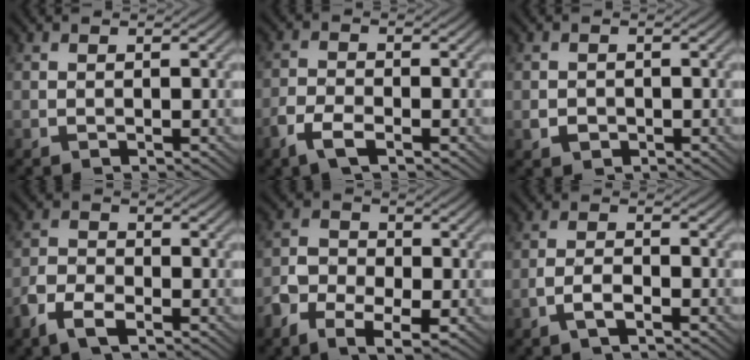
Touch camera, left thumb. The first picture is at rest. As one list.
[{"total": 3.8, "force": [-2.4, 1.4, 2.6], "torque": [-0.063, -0.004, -0.054]}, {"total": 1.7, "force": [-0.6, 1.4, 0.6], "torque": [-0.010, -0.007, -0.013]}, {"total": 5.2, "force": [-3.3, 2.4, 3.2], "torque": [-0.072, -0.006, -0.074]}, {"total": 7.7, "force": [-4.1, 4.7, 4.6], "torque": [-0.096, -0.011, -0.083]}, {"total": 3.0, "force": [-1.8, 0.9, 2.2], "torque": [-0.048, 0.003, -0.041]}]